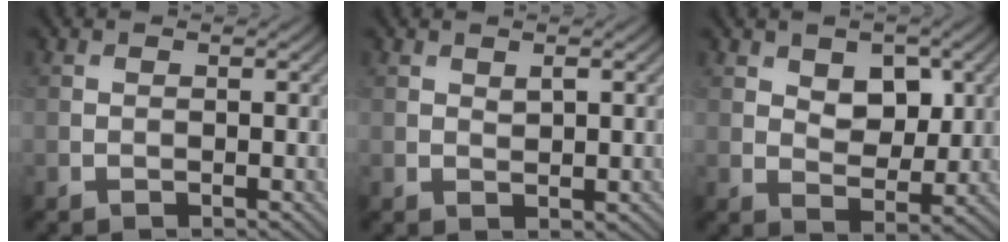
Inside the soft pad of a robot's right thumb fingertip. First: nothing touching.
{"total": 1.2, "force": [0.7, 0.7, 0.7], "torque": [-0.014, -0.006, 0.018]}
{"total": 5.5, "force": [2.1, 3.6, 3.7], "torque": [-0.061, -0.008, 0.029]}